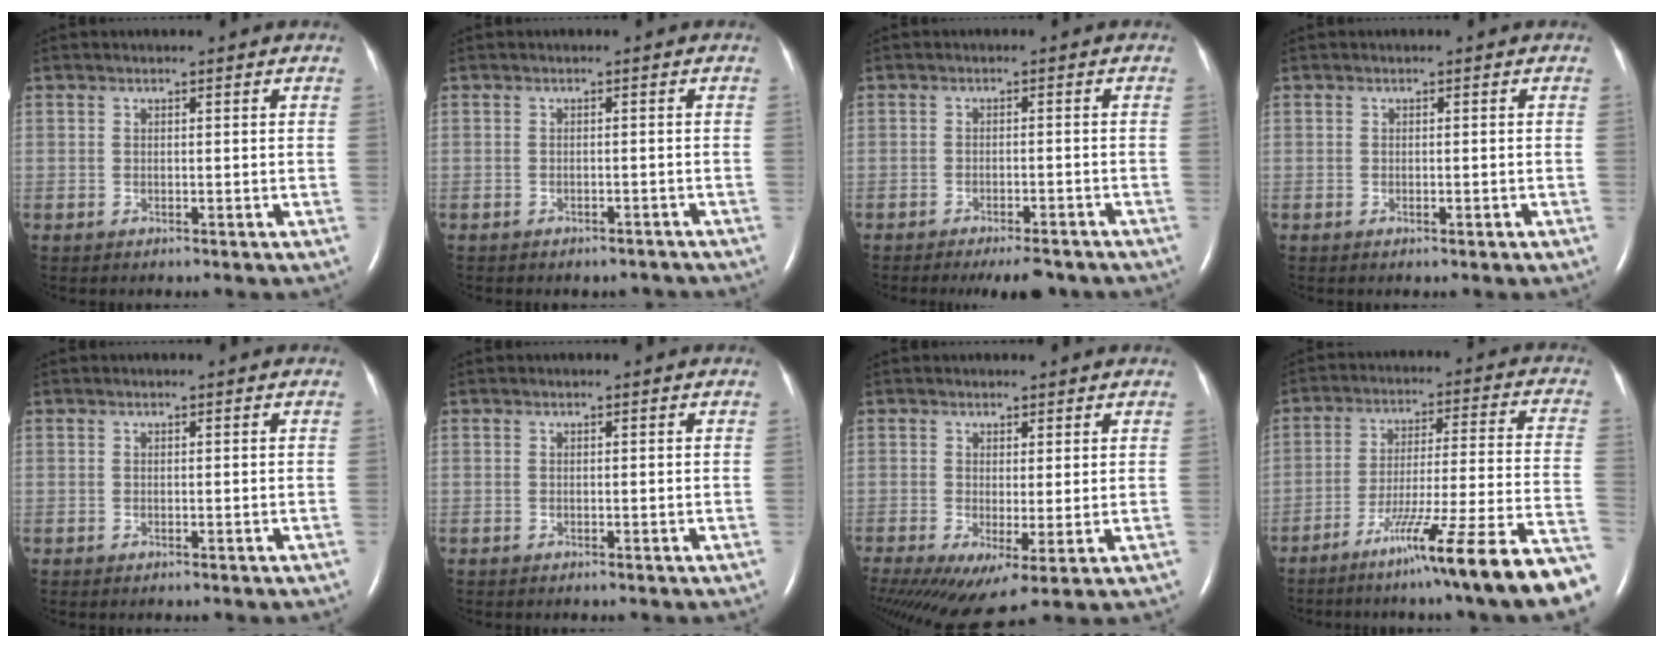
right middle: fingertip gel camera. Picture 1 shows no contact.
{"total": 3.3, "force": [-3.0, 1.3, 0.7], "torque": [-0.006, 0.001, -0.035]}
{"total": 6.2, "force": [-5.3, 1.4, 2.9], "torque": [-0.028, -0.005, -0.073]}
{"total": 0.6, "force": [-0.3, 0.0, 0.5], "torque": [-0.015, -0.001, 0.000]}
{"total": 0.0}
{"total": 0.0}
{"total": 9.5, "force": [-2.4, 2.8, 8.8], "torque": [-0.165, -0.009, -0.026]}
{"total": 21.0, "force": [-15.4, -1.7, 14.1], "torque": [-0.154, -0.013, -0.236]}